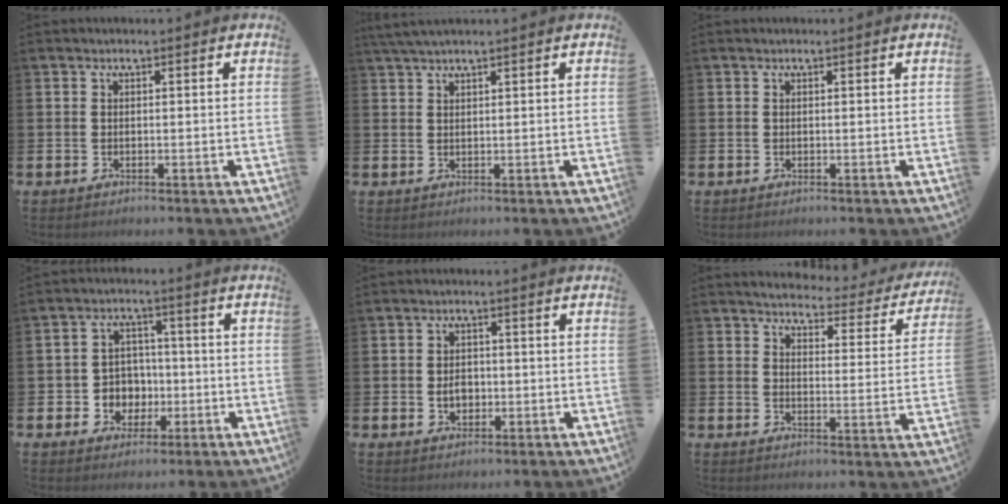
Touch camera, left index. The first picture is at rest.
{"total": 2.3, "force": [2.0, 0.1, 1.2], "torque": [-0.029, 0.002, 0.037]}
{"total": 0.0}
{"total": 4.6, "force": [-0.4, 4.5, 0.8], "torque": [-0.031, 0.005, -0.013]}
{"total": 2.6, "force": [-0.4, 2.0, 1.5], "torque": [-0.013, -0.002, -0.014]}
{"total": 3.4, "force": [3.2, 0.9, 0.6], "torque": [-0.025, -0.032, 0.046]}